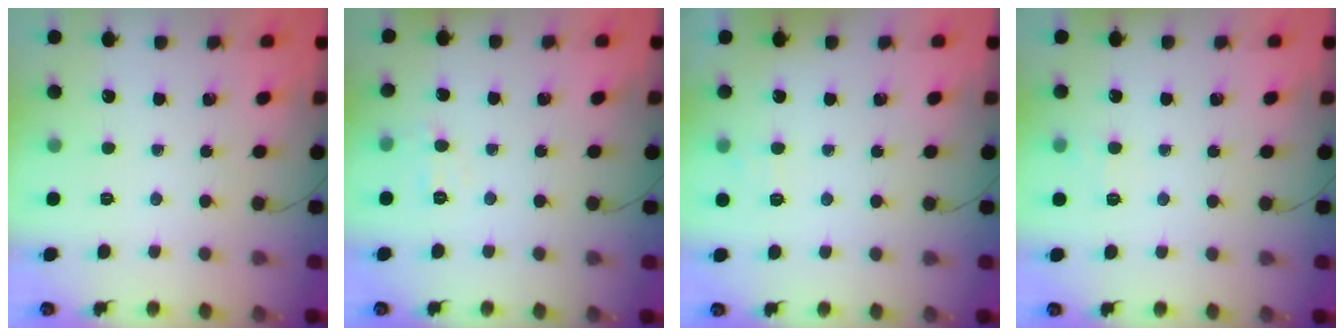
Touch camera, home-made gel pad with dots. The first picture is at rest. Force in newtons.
{"total": 3.8, "press": 3.6, "slide": 1.3}
{"total": 6.3, "press": 6.2, "slide": 1.1}
{"total": 6.5, "press": 6.3, "slide": 1.5}